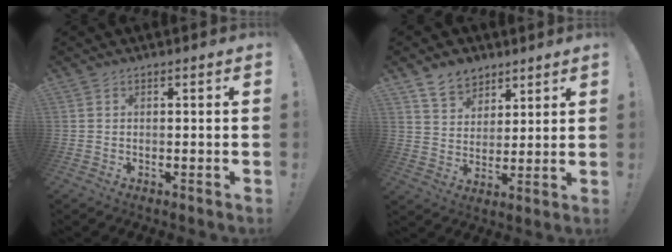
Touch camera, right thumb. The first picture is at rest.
{"total": 8.9, "force": [6.4, 5.8, 2.0], "torque": [-0.037, -0.040, 0.126]}